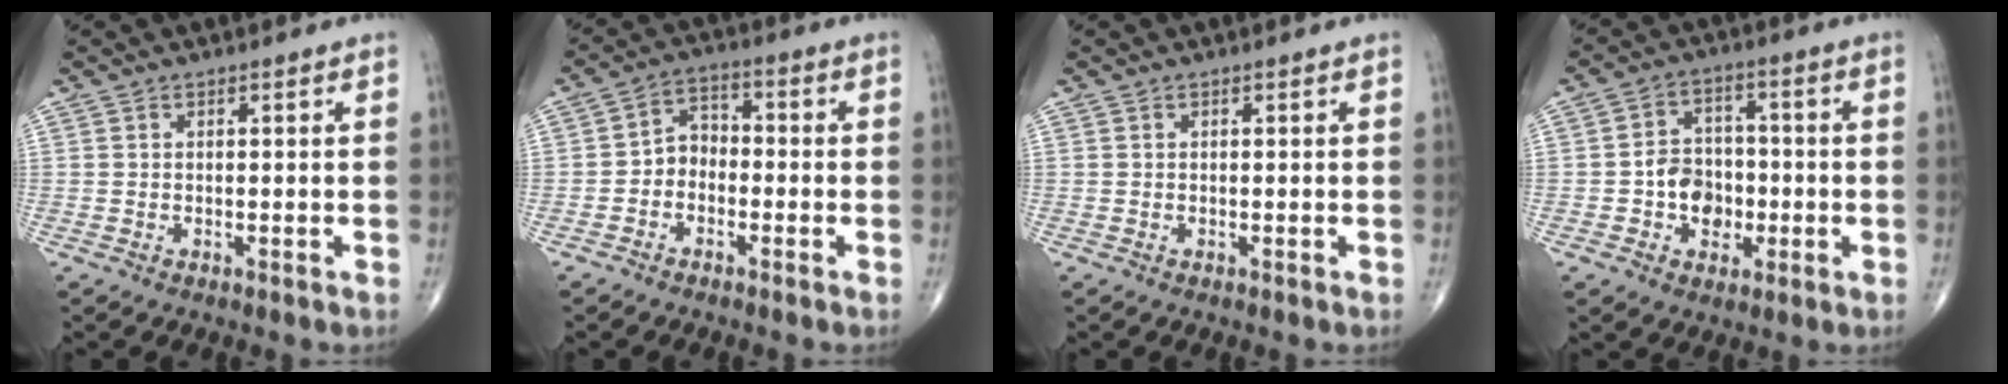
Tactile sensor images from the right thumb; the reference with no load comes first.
{"total": 5.2, "force": [-1.7, 4.1, 2.7], "torque": [-0.025, 0.029, -0.044]}
{"total": 0.0}
{"total": 8.3, "force": [-1.7, 6.6, 4.7], "torque": [-0.038, 0.021, -0.032]}